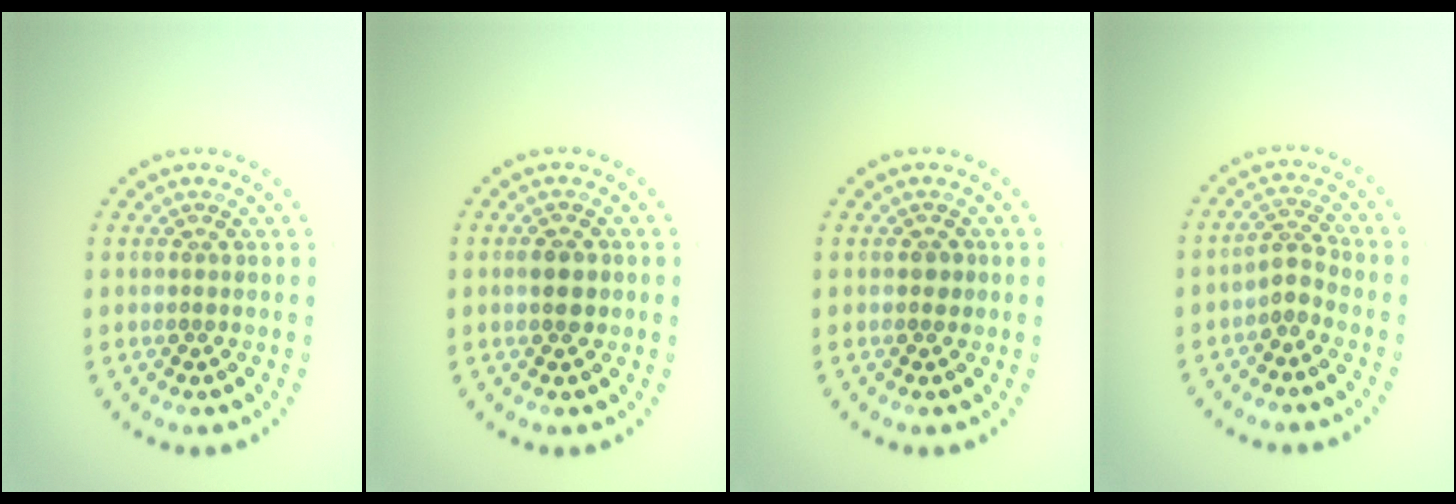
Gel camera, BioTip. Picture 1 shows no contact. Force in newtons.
{"total": 2.2, "press": 2.2, "slide": 0.0}
{"total": 0.8, "press": 0.8, "slide": 0.1}
{"total": 1.8, "press": 1.2, "slide": 1.3}